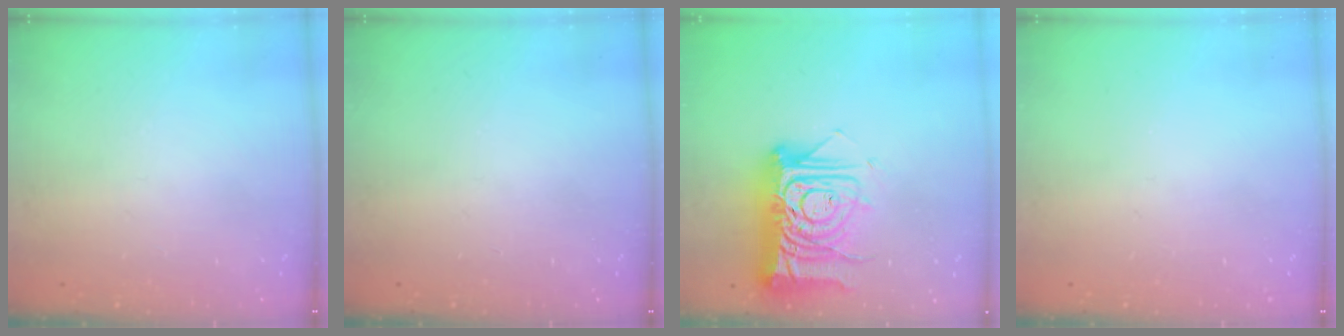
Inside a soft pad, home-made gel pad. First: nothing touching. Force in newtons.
{"total": 0.0}
{"total": 17.4, "press": 17.3, "slide": 2.2}
{"total": 0.0}